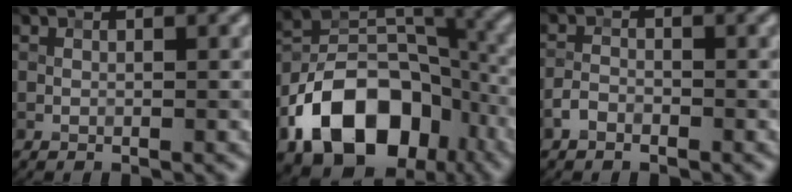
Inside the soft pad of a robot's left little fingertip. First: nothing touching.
{"total": 12.5, "force": [-6.6, 7.9, 7.1], "torque": [-0.121, 0.001, -0.123]}
{"total": 1.5, "force": [-1.3, 0.6, 0.4], "torque": [-0.003, 0.006, -0.028]}